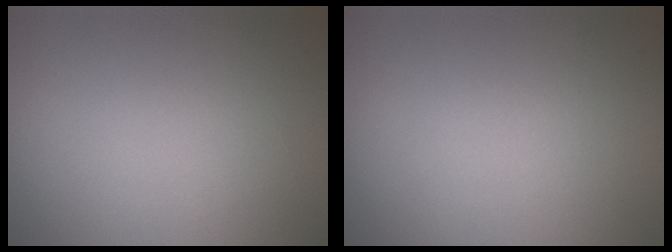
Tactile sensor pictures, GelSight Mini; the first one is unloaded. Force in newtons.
{"total": 0.0}